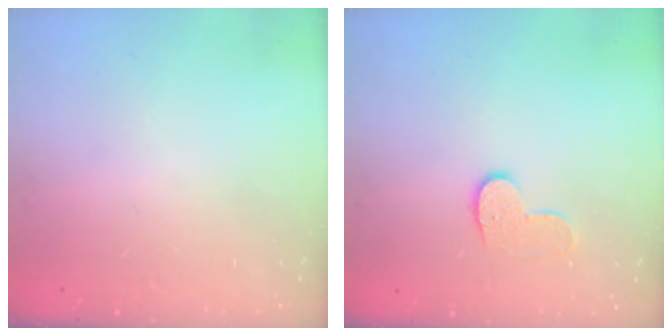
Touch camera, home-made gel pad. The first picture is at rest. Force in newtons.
{"total": 8.2, "press": 8.2, "slide": 0.3}